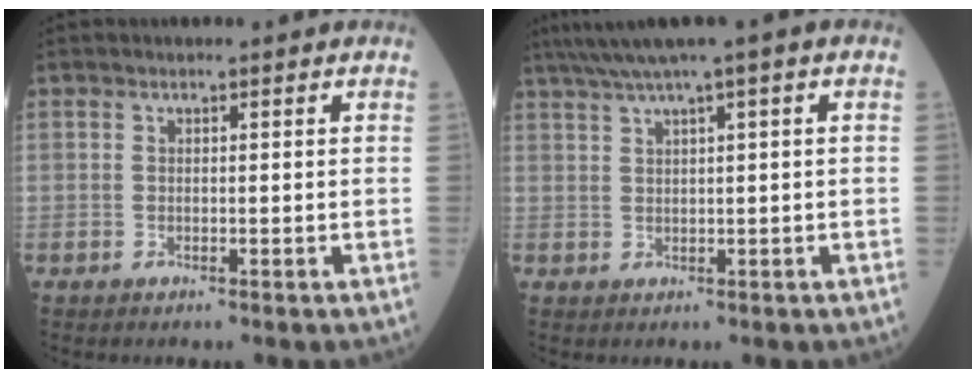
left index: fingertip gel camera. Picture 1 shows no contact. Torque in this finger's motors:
{"motor_torque": [0.10, -0.23, 0.46, 0.11]}